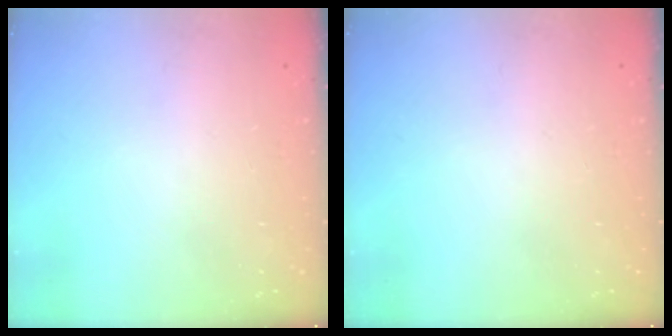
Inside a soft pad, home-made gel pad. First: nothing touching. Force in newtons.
{"total": 0.0}